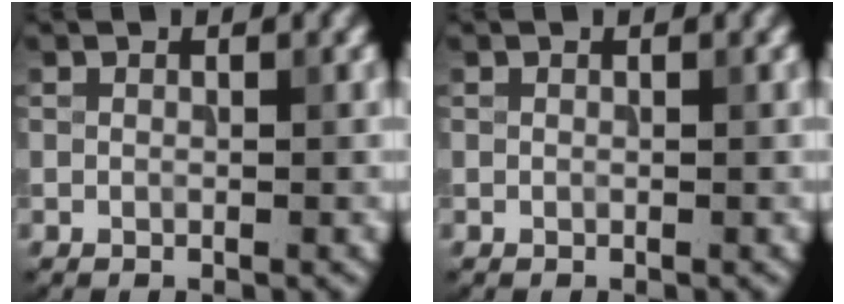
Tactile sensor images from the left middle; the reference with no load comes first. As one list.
[{"total": 0.0}]